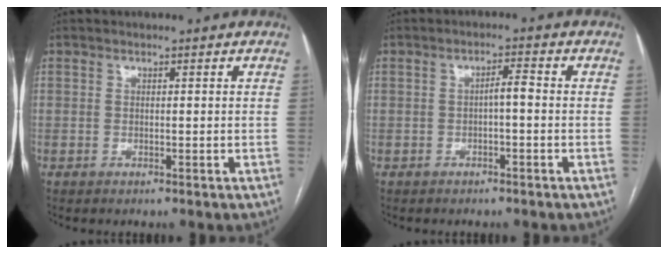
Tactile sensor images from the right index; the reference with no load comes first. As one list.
[{"total": 2.2, "force": [-0.4, 0.4, 2.2], "torque": [-0.034, 0.006, -0.008]}]